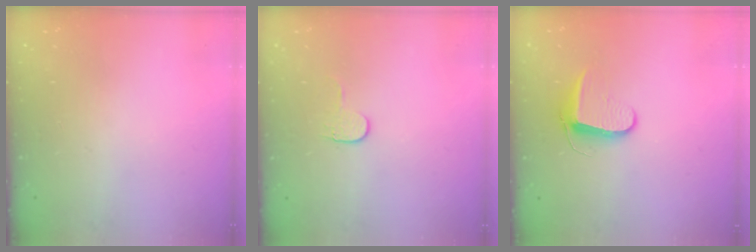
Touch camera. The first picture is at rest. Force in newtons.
{"total": 3.6, "press": 3.6, "slide": 0.4}
{"total": 8.1, "press": 8.1, "slide": 0.9}